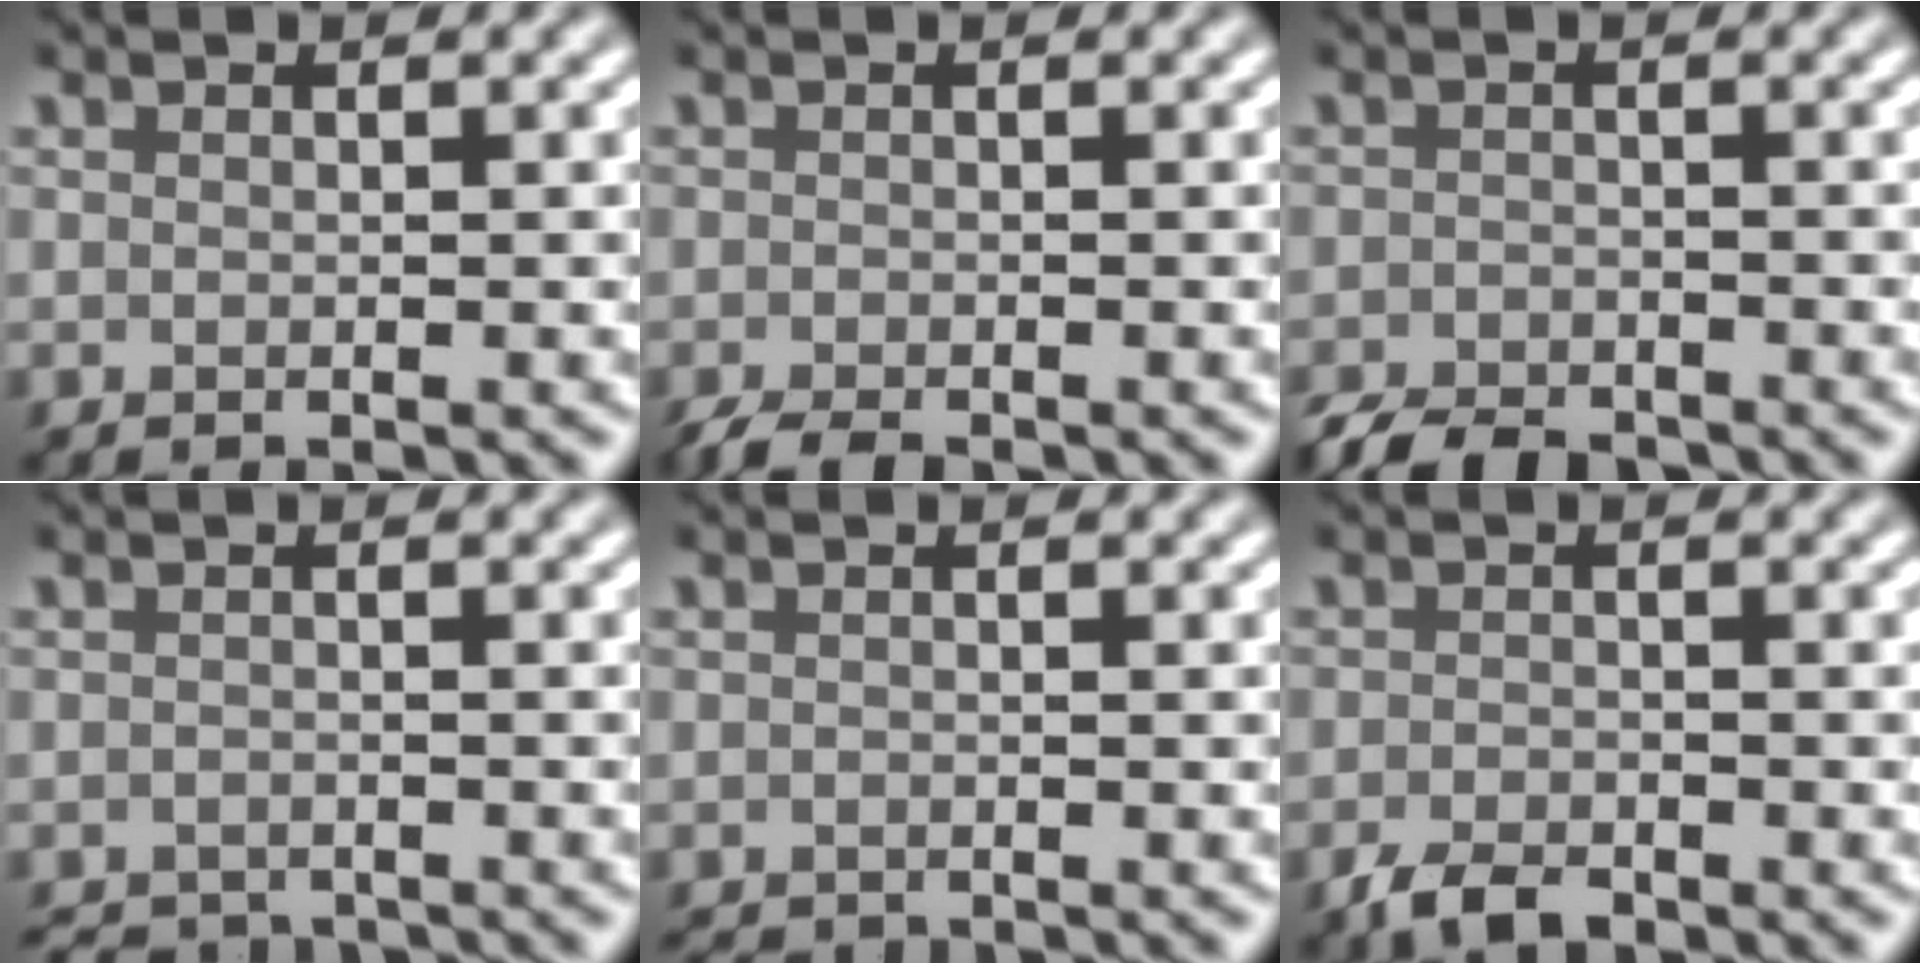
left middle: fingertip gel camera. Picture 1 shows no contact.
{"total": 2.1, "force": [-1.9, 0.3, 1.0], "torque": [-0.017, -0.005, -0.034]}
{"total": 3.6, "force": [-3.3, 1.1, 1.1], "torque": [-0.016, -0.009, -0.064]}
{"total": 2.9, "force": [-2.8, 0.6, 0.4], "torque": [-0.005, -0.009, -0.047]}
{"total": 1.7, "force": [-1.7, 0.2, 0.2], "torque": [0.003, -0.008, -0.027]}
{"total": 2.4, "force": [-1.8, 1.0, 1.3], "torque": [-0.028, -0.002, -0.037]}